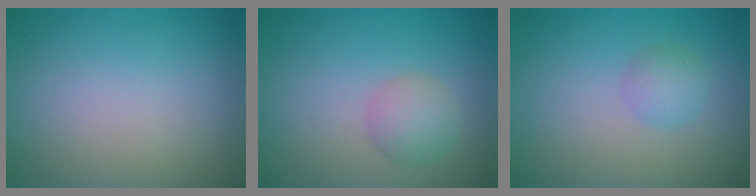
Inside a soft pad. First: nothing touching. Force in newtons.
{"total": 2.5, "press": 2.5, "slide": 0.0}
{"total": 1.8, "press": 1.8, "slide": 0.0}